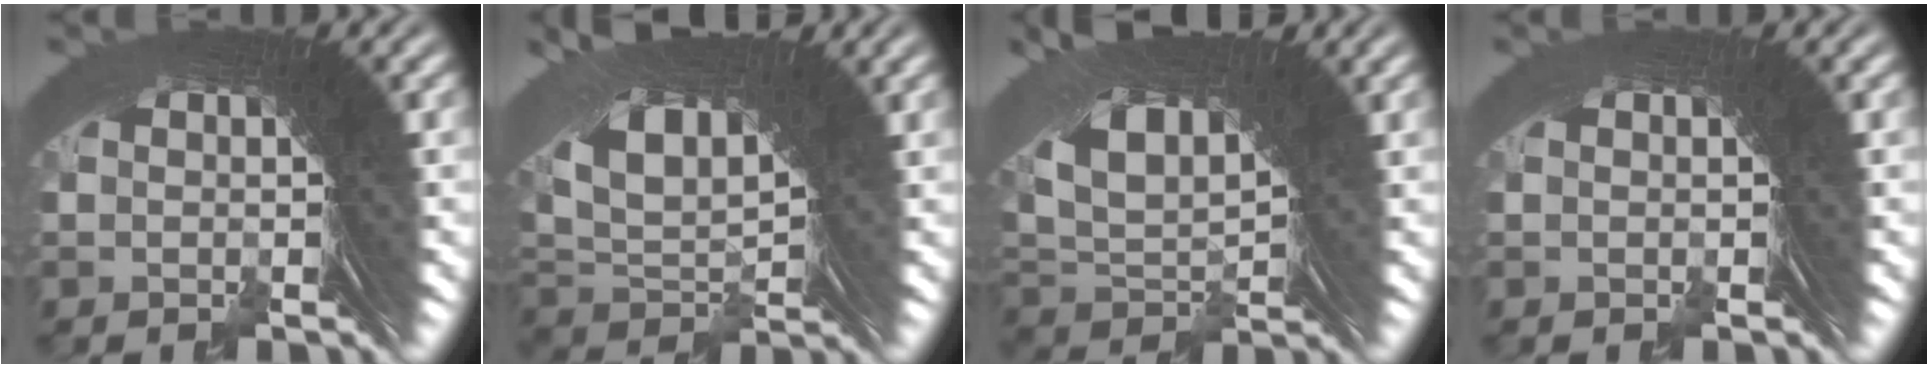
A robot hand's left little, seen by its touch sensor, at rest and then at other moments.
{"total": 9.1, "force": [4.4, 5.2, 6.0], "torque": [-0.141, -0.010, 0.083]}
{"total": 9.0, "force": [4.3, 5.2, 6.0], "torque": [-0.143, -0.013, 0.082]}
{"total": 0.6, "force": [-0.1, -0.4, -0.5], "torque": [0.010, 0.005, -0.003]}